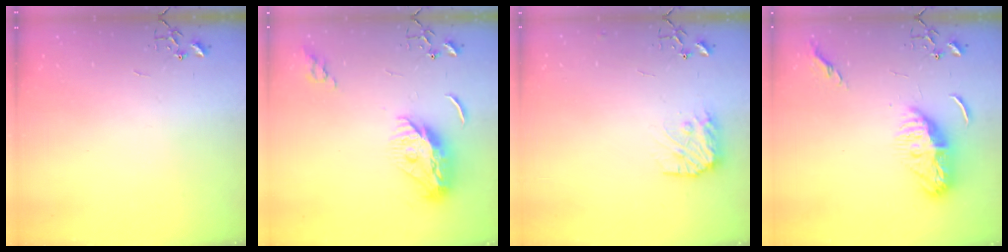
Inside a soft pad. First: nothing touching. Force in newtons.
{"total": 11.9, "press": 11.9, "slide": 0.9}
{"total": 10.4, "press": 10.4, "slide": 0.6}
{"total": 10.5, "press": 10.4, "slide": 1.1}